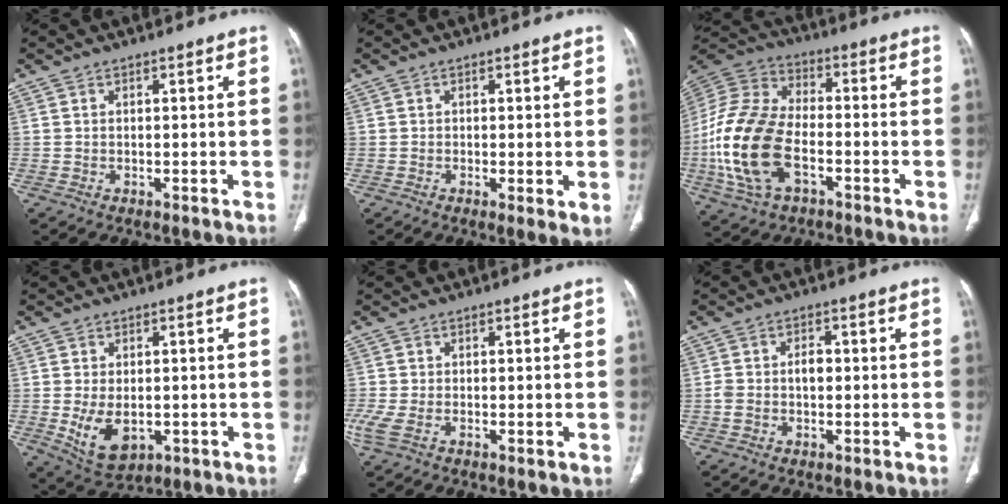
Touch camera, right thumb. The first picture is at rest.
{"total": 2.9, "force": [-0.2, 0.7, 2.8], "torque": [-0.052, -0.013, -0.008]}
{"total": 20.0, "force": [-5.3, 11.5, 15.4], "torque": [-0.333, 0.018, -0.100]}
{"total": 8.1, "force": [-1.5, 5.1, 6.1], "torque": [-0.105, -0.009, -0.008]}
{"total": 3.5, "force": [-1.1, 1.4, 3.0], "torque": [-0.087, -0.004, -0.023]}
{"total": 3.6, "force": [-0.3, 2.3, 2.7], "torque": [-0.053, 0.016, -0.006]}